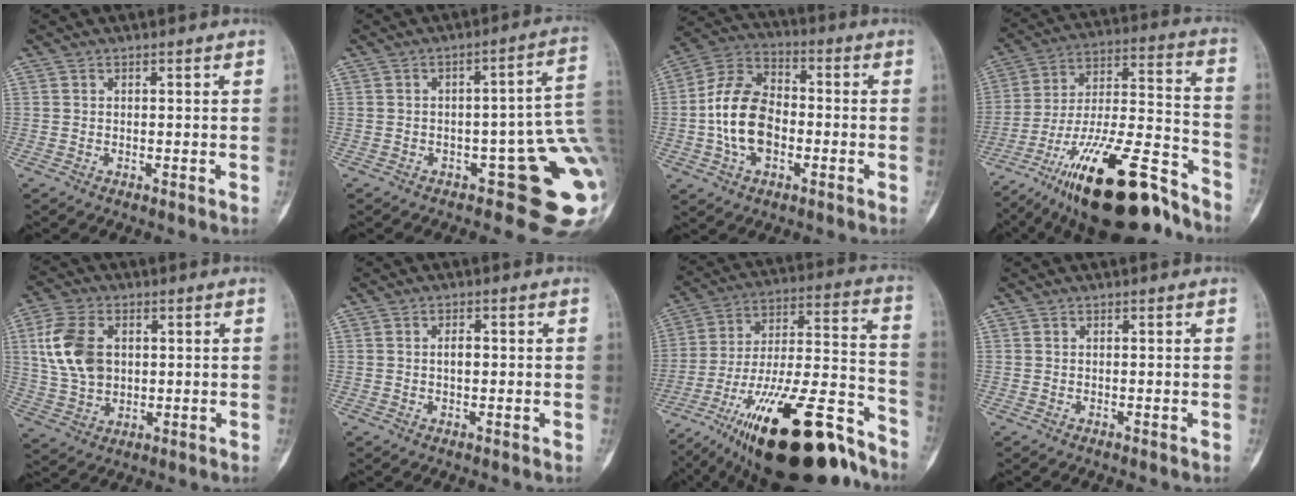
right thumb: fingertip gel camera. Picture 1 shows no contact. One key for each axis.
{"total": 13.6, "fx": -4.1, "fy": 5.5, "fz": 11.7, "tx": -0.085, "ty": 0.043, "tz": -0.048}
{"total": 14.0, "fx": -2.3, "fy": 9.2, "fz": 10.4, "tx": -0.186, "ty": 0.031, "tz": -0.048}
{"total": 27.3, "fx": -18.6, "fy": 8.2, "fz": 18.3, "tx": -0.273, "ty": 0.084, "tz": -0.310}
{"total": 11.6, "fx": 2.3, "fy": 7.9, "fz": 8.2, "tx": -0.158, "ty": 0.000, "tz": 0.050}
{"total": 2.1, "fx": 0.1, "fy": 1.1, "fz": 1.8, "tx": -0.026, "ty": 0.003, "tz": -0.001}
{"total": 30.9, "fx": -20.3, "fy": 9.4, "fz": 21.2, "tx": -0.305, "ty": 0.081, "tz": -0.332}
{"total": 0.0}